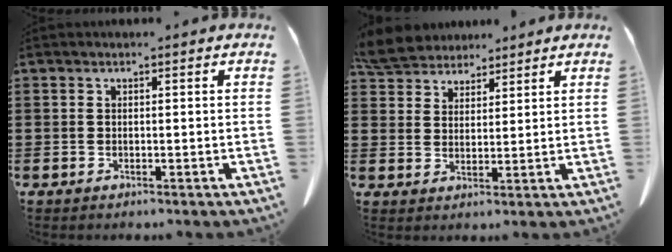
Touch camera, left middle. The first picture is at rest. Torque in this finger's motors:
{"motor_torque": [0.16, 0.07, 0.07, 0.04]}